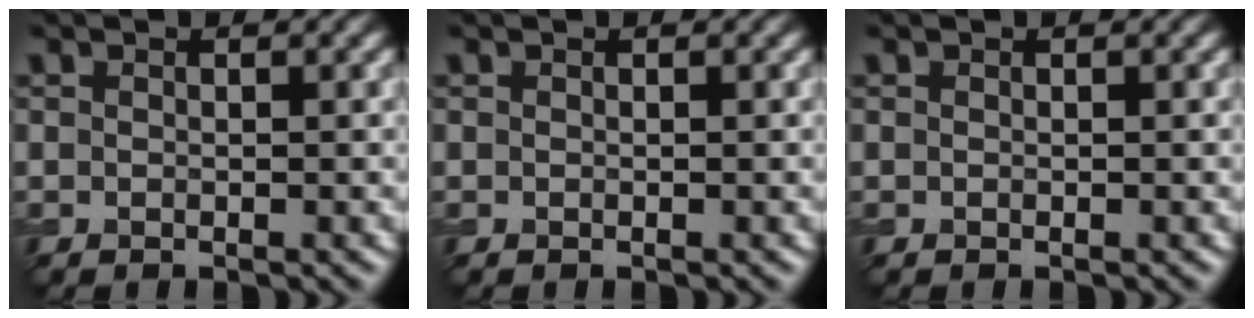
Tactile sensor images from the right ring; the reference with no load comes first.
{"total": 0.0}
{"total": 0.0}